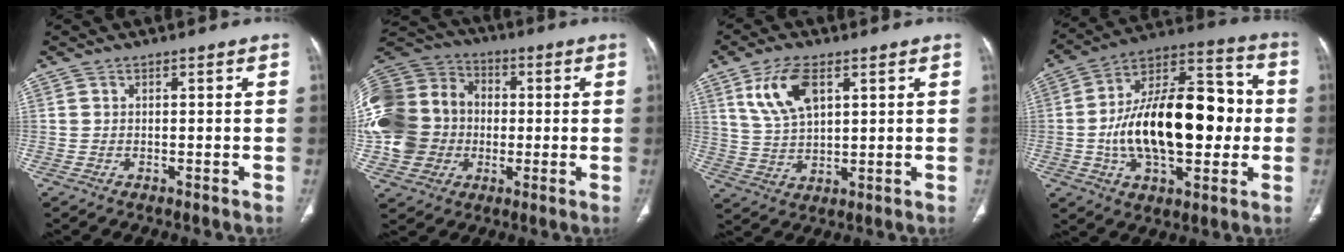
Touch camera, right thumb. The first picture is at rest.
{"total": 22.0, "force": [-1.4, 18.5, 12.0], "torque": [-0.267, 0.037, -0.022]}
{"total": 9.7, "force": [4.3, 4.8, 7.2], "torque": [-0.138, -0.011, 0.090]}
{"total": 25.4, "force": [-1.3, 13.3, 21.6], "torque": [-0.335, 0.034, -0.020]}